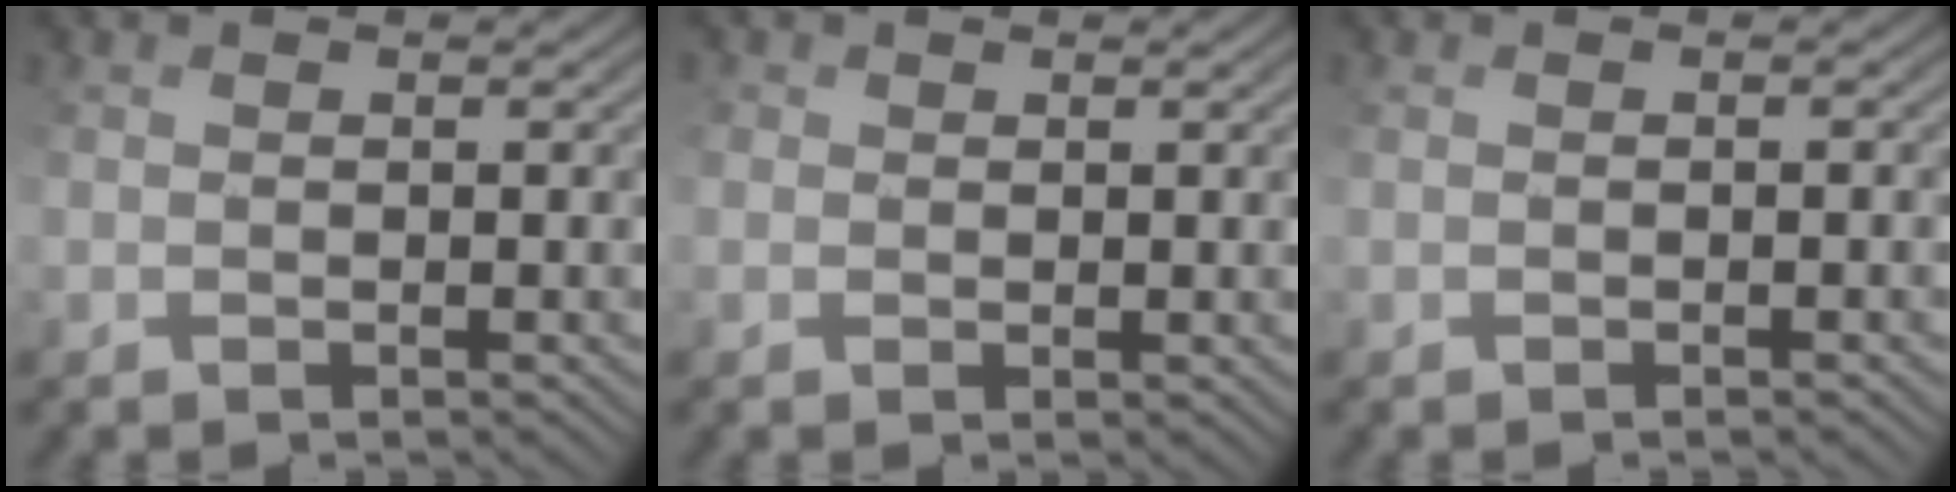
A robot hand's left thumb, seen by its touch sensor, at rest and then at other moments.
{"total": 1.8, "force": [0.5, 1.6, 0.7], "torque": [-0.025, 0.003, 0.014]}
{"total": 1.5, "force": [-0.5, 0.3, 1.4], "torque": [-0.011, 0.000, 0.010]}